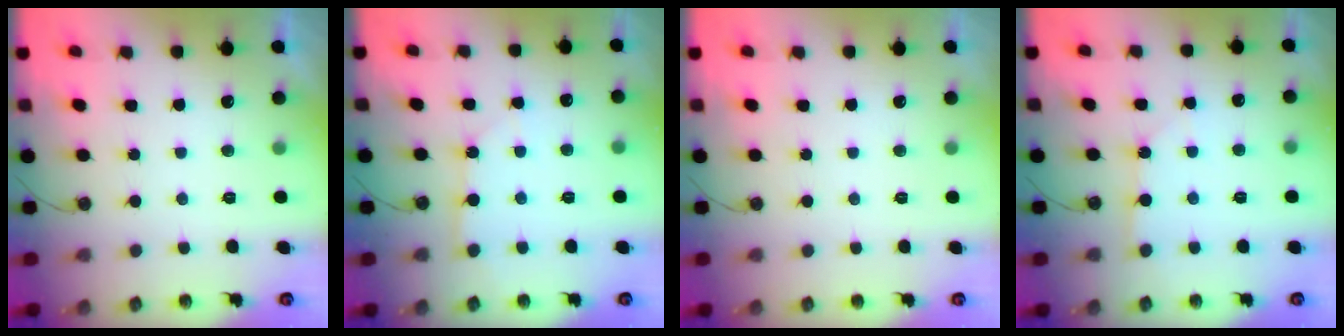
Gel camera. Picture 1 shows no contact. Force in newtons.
{"total": 4.7, "press": 4.7, "slide": 0.5}
{"total": 0.0}
{"total": 2.3, "press": 2.3, "slide": 0.2}